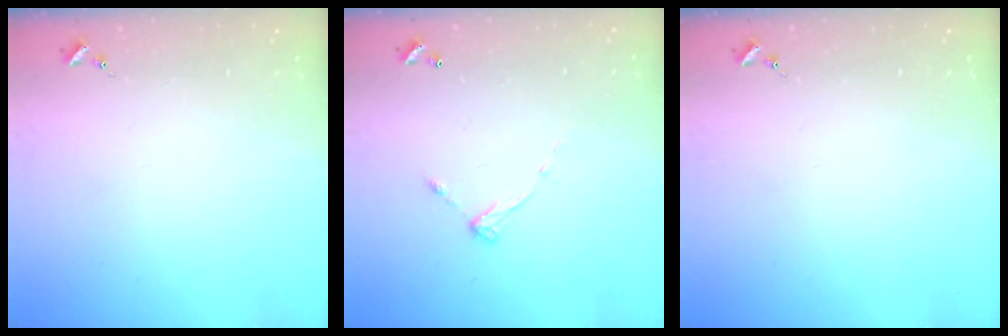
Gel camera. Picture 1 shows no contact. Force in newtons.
{"total": 6.9, "press": 6.9, "slide": 0.5}
{"total": 0.0}